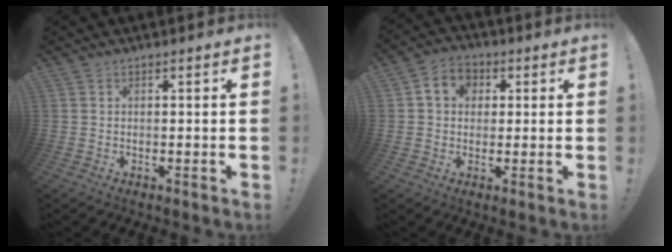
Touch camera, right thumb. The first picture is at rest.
{"total": 7.4, "force": [1.8, 6.1, 3.6], "torque": [-0.055, 0.008, 0.036]}